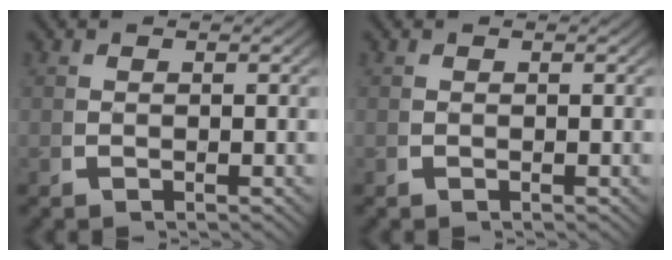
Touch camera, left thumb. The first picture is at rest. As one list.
[{"total": 0.0}]